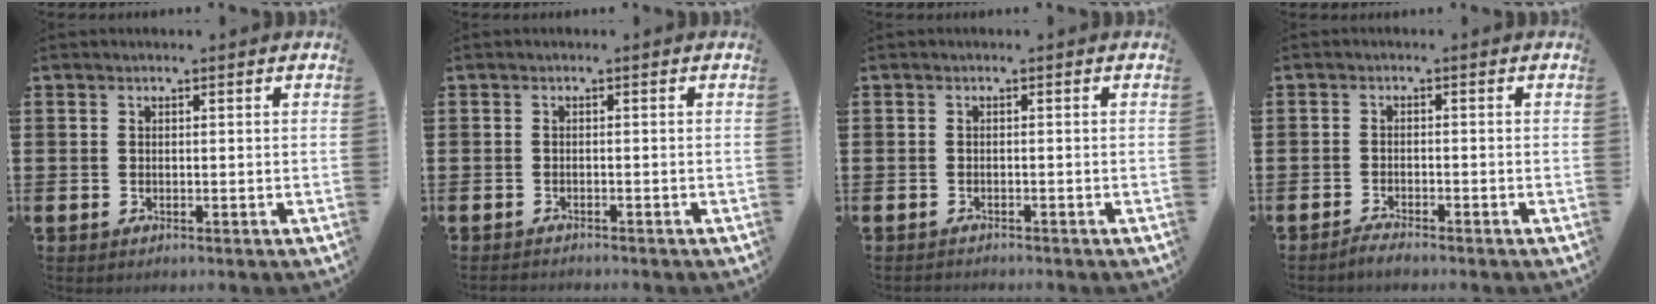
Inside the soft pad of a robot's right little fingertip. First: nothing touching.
{"total": 0.7, "force": [-0.7, 0.0, -0.1], "torque": [0.000, -0.001, -0.015]}
{"total": 0.6, "force": [-0.6, 0.1, -0.1], "torque": [-0.001, -0.002, -0.013]}
{"total": 1.4, "force": [-1.3, 0.0, 0.4], "torque": [-0.008, 0.000, -0.026]}